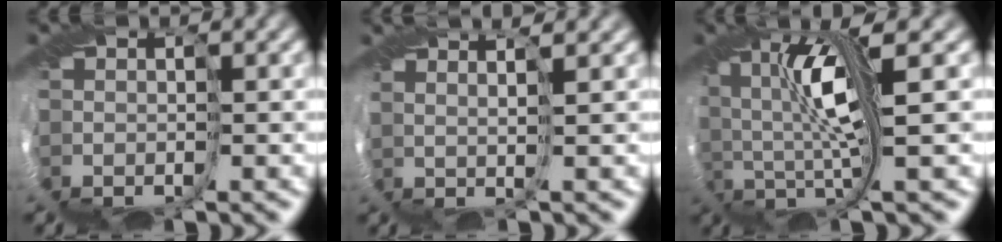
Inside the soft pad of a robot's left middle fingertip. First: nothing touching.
{"total": 4.5, "force": [3.1, 0.9, 3.1], "torque": [-0.022, 0.043, 0.019]}
{"total": 6.7, "force": [1.5, 0.6, 6.5], "torque": [-0.136, 0.013, 0.025]}